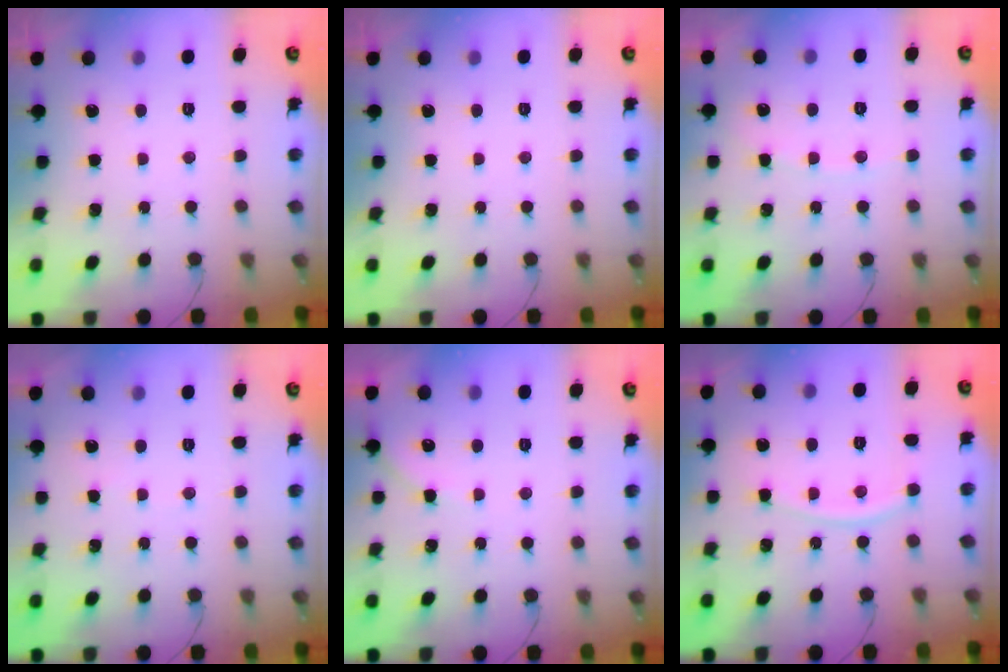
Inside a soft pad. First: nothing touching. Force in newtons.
{"total": 0.0}
{"total": 4.5, "press": 4.5, "slide": 0.6}
{"total": 1.9, "press": 1.9, "slide": 0.2}
{"total": 2.4, "press": 2.4, "slide": 0.4}
{"total": 8.2, "press": 8.1, "slide": 1.1}